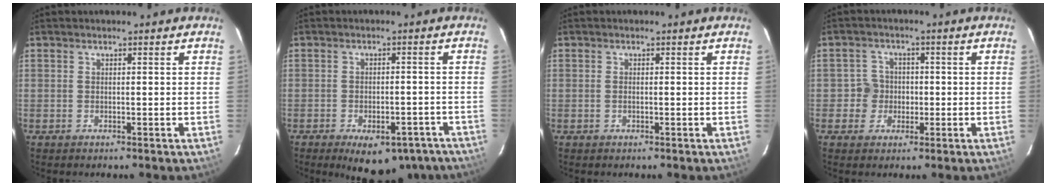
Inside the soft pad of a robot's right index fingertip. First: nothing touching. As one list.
[{"total": 13.9, "force": [-10.1, 6.6, 7.0], "torque": [-0.115, 0.007, -0.116]}, {"total": 0.6, "force": [-0.1, 0.3, 0.5], "torque": [-0.012, 0.000, -0.003]}, {"total": 4.1, "force": [-0.7, 4.0, 0.2], "torque": [0.004, 0.013, -0.014]}]